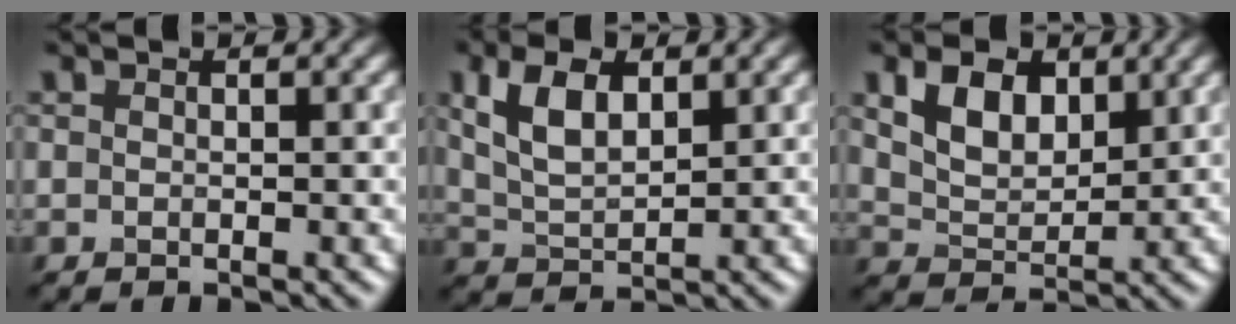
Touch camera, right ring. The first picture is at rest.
{"total": 5.3, "force": [2.2, 2.7, 3.9], "torque": [-0.090, 0.003, 0.043]}
{"total": 4.8, "force": [2.3, 3.0, 3.0], "torque": [-0.067, -0.001, 0.040]}